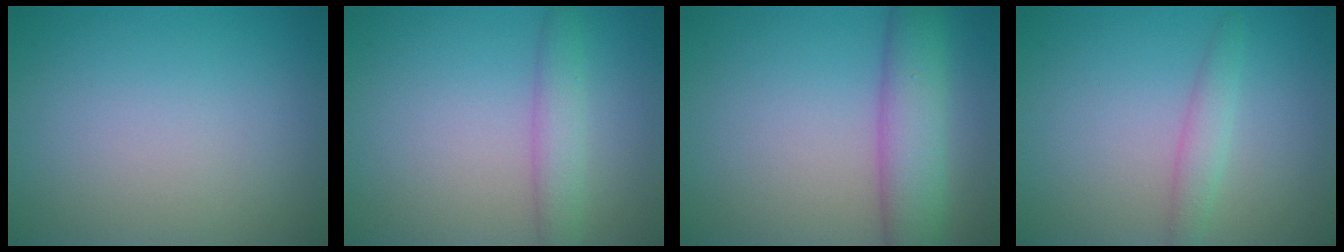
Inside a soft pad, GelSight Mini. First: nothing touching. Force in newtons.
{"total": 2.7, "press": 2.7, "slide": 0.2}
{"total": 5.6, "press": 5.5, "slide": 0.5}
{"total": 1.8, "press": 1.8, "slide": 0.1}